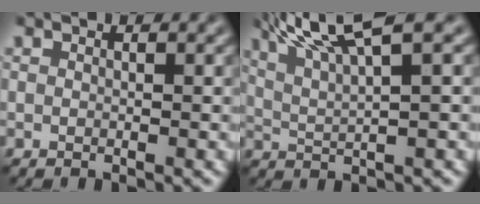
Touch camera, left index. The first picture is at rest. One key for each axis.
{"total": 5.9, "fx": 3.8, "fy": 1.0, "fz": 4.4, "tx": -0.078, "ty": 0.016, "tz": 0.067}